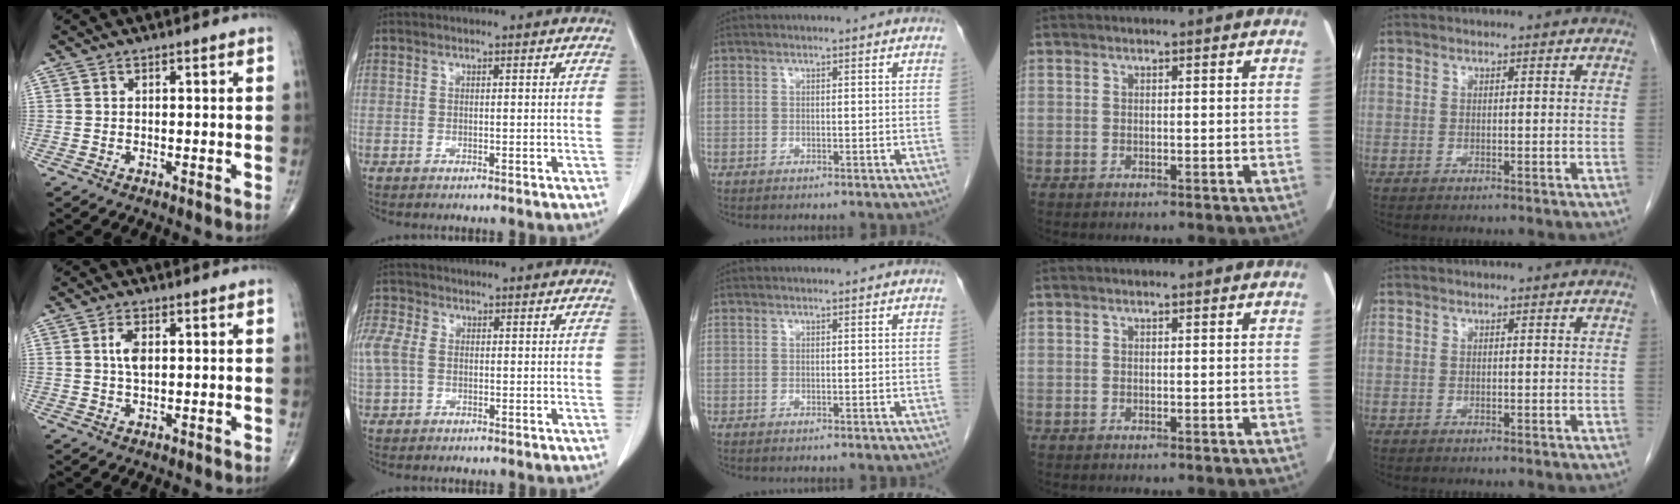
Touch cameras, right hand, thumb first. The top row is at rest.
{"thumb": {"total": 3.5, "force": [0.7, 1.7, 3.0], "torque": [-0.058, 0.000, 0.011]}, "index": {"total": 5.9, "force": [0.4, 4.3, 4.1], "torque": [-0.133, 0.024, 0.011]}}